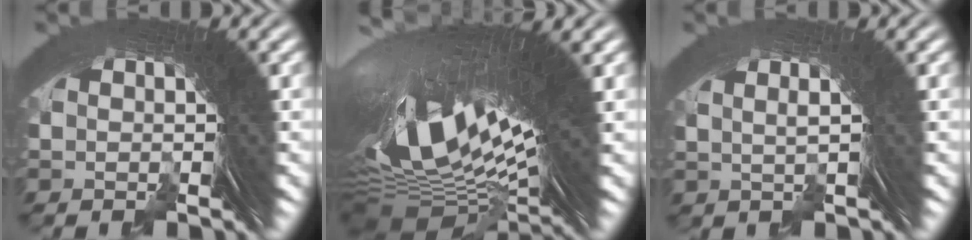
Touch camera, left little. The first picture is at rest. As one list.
[{"total": 22.1, "force": [2.7, 10.2, 19.5], "torque": [-0.341, -0.020, 0.060]}, {"total": 3.0, "force": [1.5, -0.2, 2.6], "torque": [-0.026, 0.012, 0.022]}]